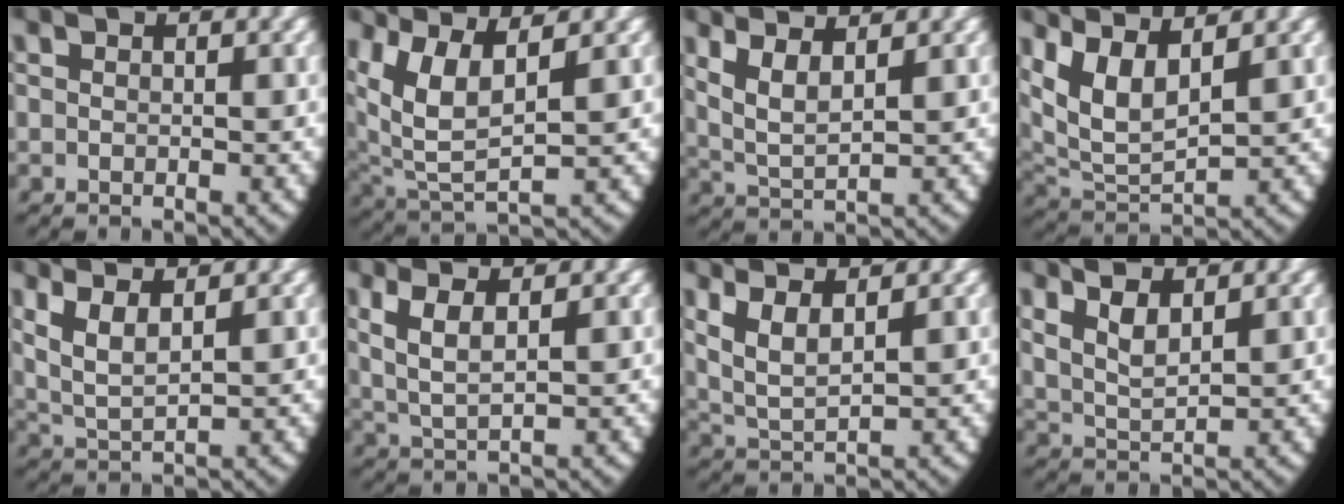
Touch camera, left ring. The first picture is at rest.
{"total": 8.7, "force": [2.7, 5.8, 5.9], "torque": [-0.160, -0.022, 0.053]}
{"total": 5.9, "force": [2.1, 4.0, 3.9], "torque": [-0.105, -0.007, 0.033]}
{"total": 10.7, "force": [3.0, 8.3, 6.1], "torque": [-0.187, -0.032, 0.055]}
{"total": 6.0, "force": [2.0, 4.0, 4.0], "torque": [-0.110, -0.007, 0.034]}
{"total": 4.6, "force": [1.4, 2.5, 3.6], "torque": [-0.097, -0.007, 0.031]}
{"total": 6.7, "force": [2.1, 4.7, 4.2], "torque": [-0.118, -0.008, 0.035]}
{"total": 5.8, "force": [2.2, 4.1, 3.4], "torque": [-0.082, -0.004, 0.031]}